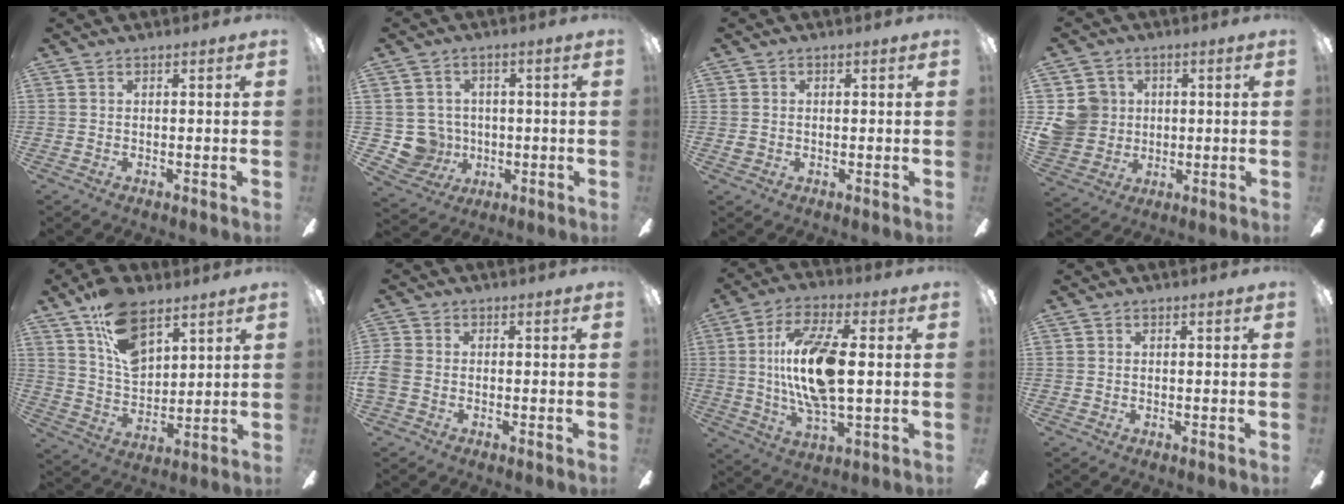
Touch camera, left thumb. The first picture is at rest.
{"total": 7.8, "force": [-0.4, 7.7, 1.2], "torque": [-0.063, 0.003, 0.001]}
{"total": 1.1, "force": [-0.2, 1.1, 0.1], "torque": [-0.002, 0.004, -0.005]}
{"total": 8.9, "force": [1.0, 8.6, 2.0], "torque": [-0.059, 0.011, 0.026]}
{"total": 14.7, "force": [8.8, 8.1, 8.5], "torque": [-0.145, -0.033, 0.164]}
{"total": 3.8, "force": [-1.3, 2.7, 2.3], "torque": [-0.056, 0.005, -0.026]}
{"total": 17.0, "force": [1.6, 7.0, 15.4], "torque": [-0.321, -0.001, 0.021]}
{"total": 0.0}